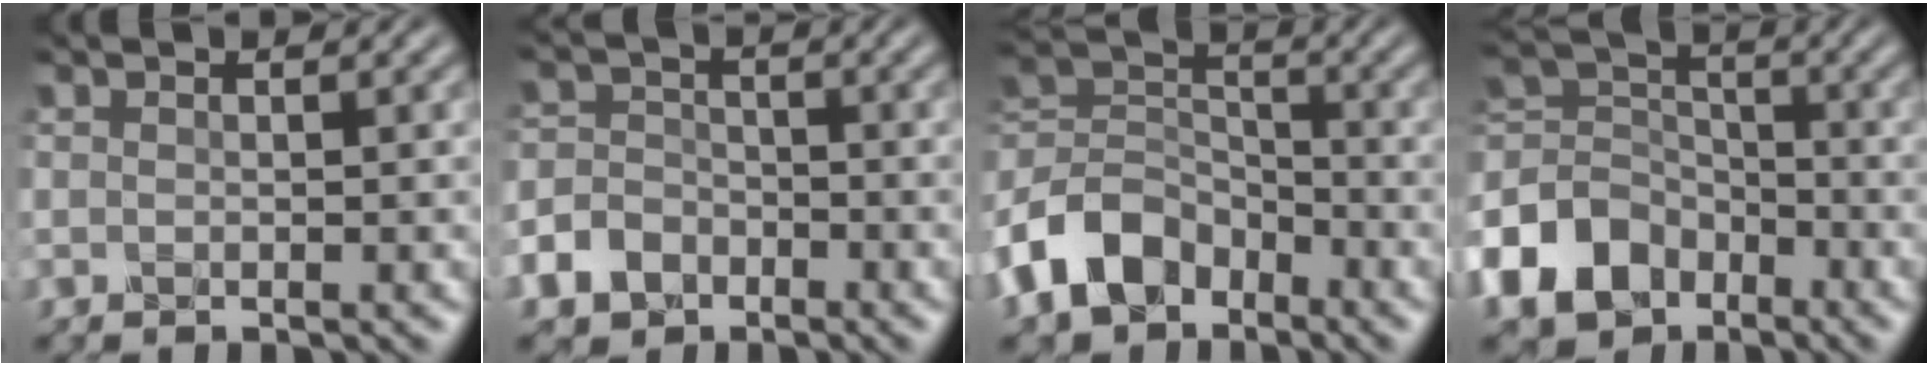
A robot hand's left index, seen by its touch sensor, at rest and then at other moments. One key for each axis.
{"total": 5.1, "fx": -3.2, "fy": 3.7, "fz": 1.4, "tx": -0.013, "ty": -0.011, "tz": -0.068}
{"total": 7.3, "fx": -4.5, "fy": 4.8, "fz": 3.2, "tx": -0.064, "ty": 0.004, "tz": -0.107}
{"total": 8.3, "fx": -4.6, "fy": 5.9, "fz": 3.7, "tx": -0.083, "ty": 0.002, "tz": -0.110}